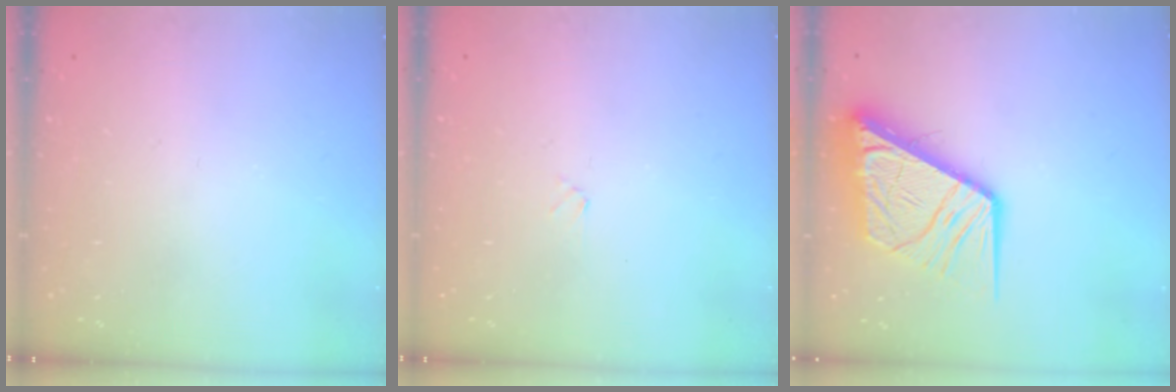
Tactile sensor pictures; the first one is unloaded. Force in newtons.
{"total": 0.9, "press": 0.9, "slide": 0.2}
{"total": 16.5, "press": 16.3, "slide": 2.0}